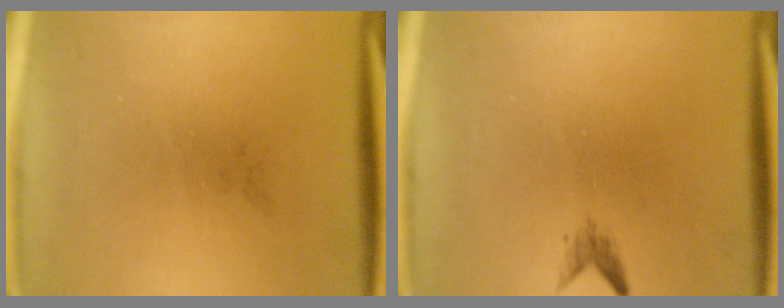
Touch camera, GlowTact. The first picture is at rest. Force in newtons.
{"total": 1.1}